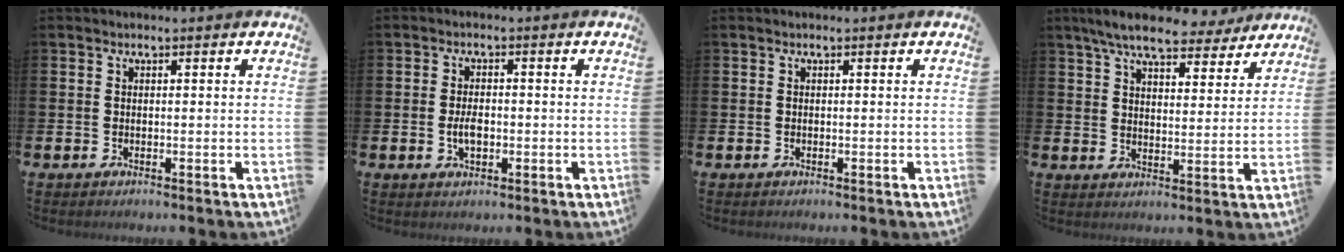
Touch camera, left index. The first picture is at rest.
{"total": 2.9, "force": [-0.5, 1.5, 2.4], "torque": [-0.034, -0.002, -0.011]}
{"total": 0.0}
{"total": 8.1, "force": [7.3, 1.9, 2.9], "torque": [-0.065, -0.036, 0.128]}